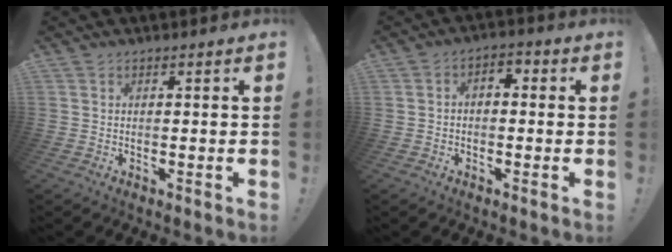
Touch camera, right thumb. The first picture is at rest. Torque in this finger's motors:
{"motor_torque": [-0.19, 0.17, -0.27, 0.24, 0.12]}